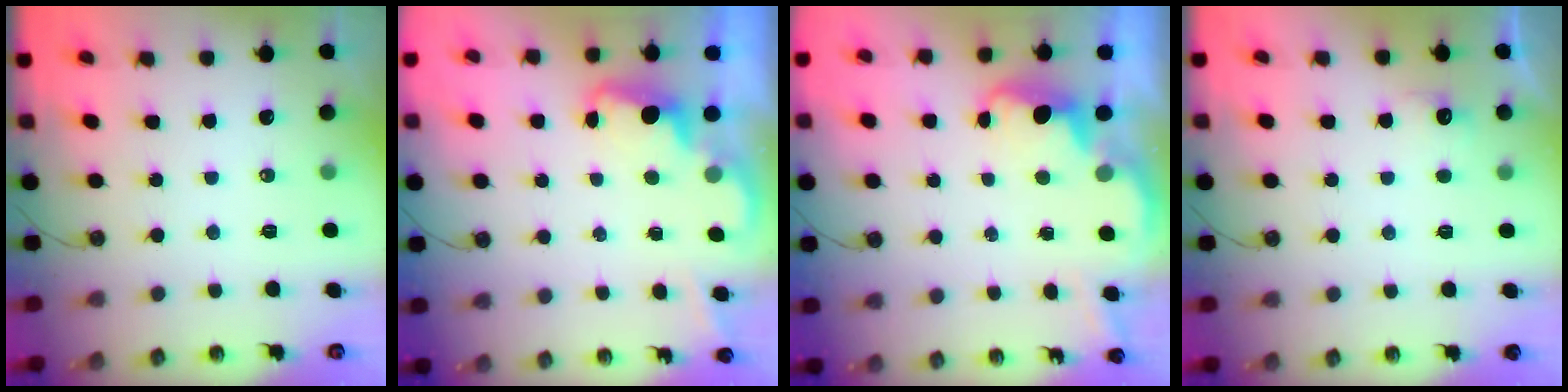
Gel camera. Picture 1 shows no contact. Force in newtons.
{"total": 2.1, "press": 2.1, "slide": 0.6}
{"total": 4.0, "press": 3.9, "slide": 0.6}
{"total": 5.1, "press": 4.9, "slide": 1.2}